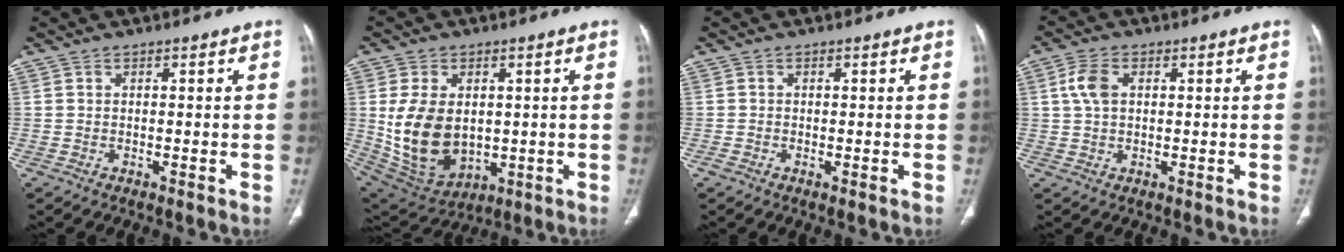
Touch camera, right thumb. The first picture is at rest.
{"total": 15.1, "force": [0.5, 10.2, 11.1], "torque": [-0.192, -0.011, 0.039]}
{"total": 0.9, "force": [-0.4, 0.4, 0.6], "torque": [-0.012, -0.003, -0.008]}
{"total": 4.8, "force": [1.2, 3.0, 3.6], "torque": [-0.080, 0.007, 0.021]}